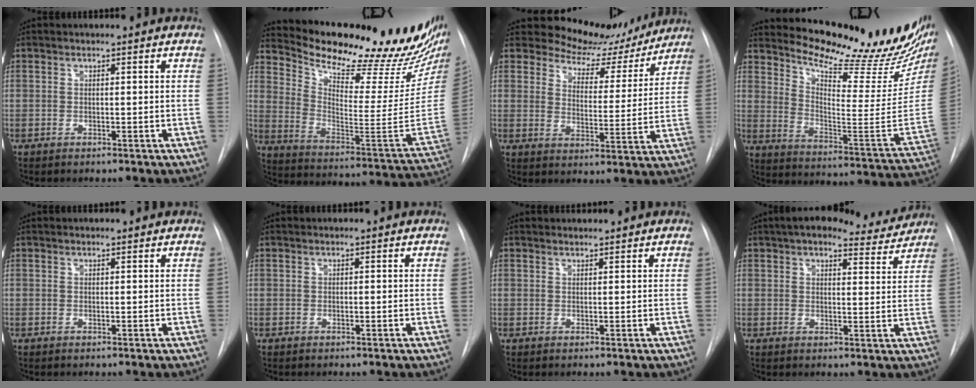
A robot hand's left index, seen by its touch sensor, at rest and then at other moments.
{"total": 29.0, "force": [24.9, 4.8, 14.0], "torque": [-0.220, -0.090, 0.333]}
{"total": 11.7, "force": [10.8, 4.1, 1.8], "torque": [-0.016, -0.016, 0.140]}
{"total": 24.8, "force": [21.6, 4.7, 11.3], "torque": [-0.170, -0.082, 0.284]}
{"total": 1.2, "force": [1.2, 0.1, 0.1], "torque": [-0.009, 0.008, 0.015]}
{"total": 0.0}
{"total": 1.2, "force": [1.2, 0.1, 0.0], "torque": [-0.009, 0.008, 0.024]}
{"total": 10.3, "force": [9.3, 2.3, 3.8], "torque": [-0.043, 0.001, 0.114]}